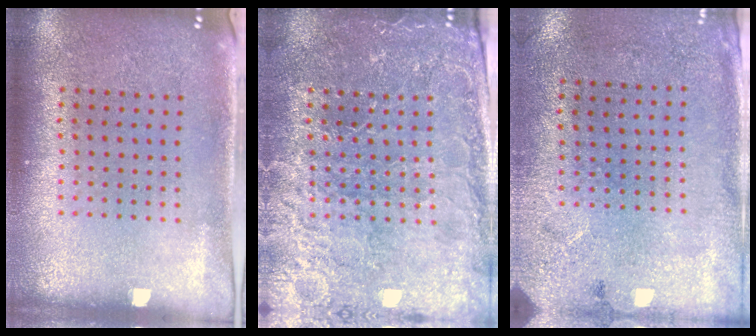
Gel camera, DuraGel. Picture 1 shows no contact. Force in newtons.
{"total": 3.5, "press": 3.4, "slide": 0.8}
{"total": 2.6, "press": 2.1, "slide": 1.6}